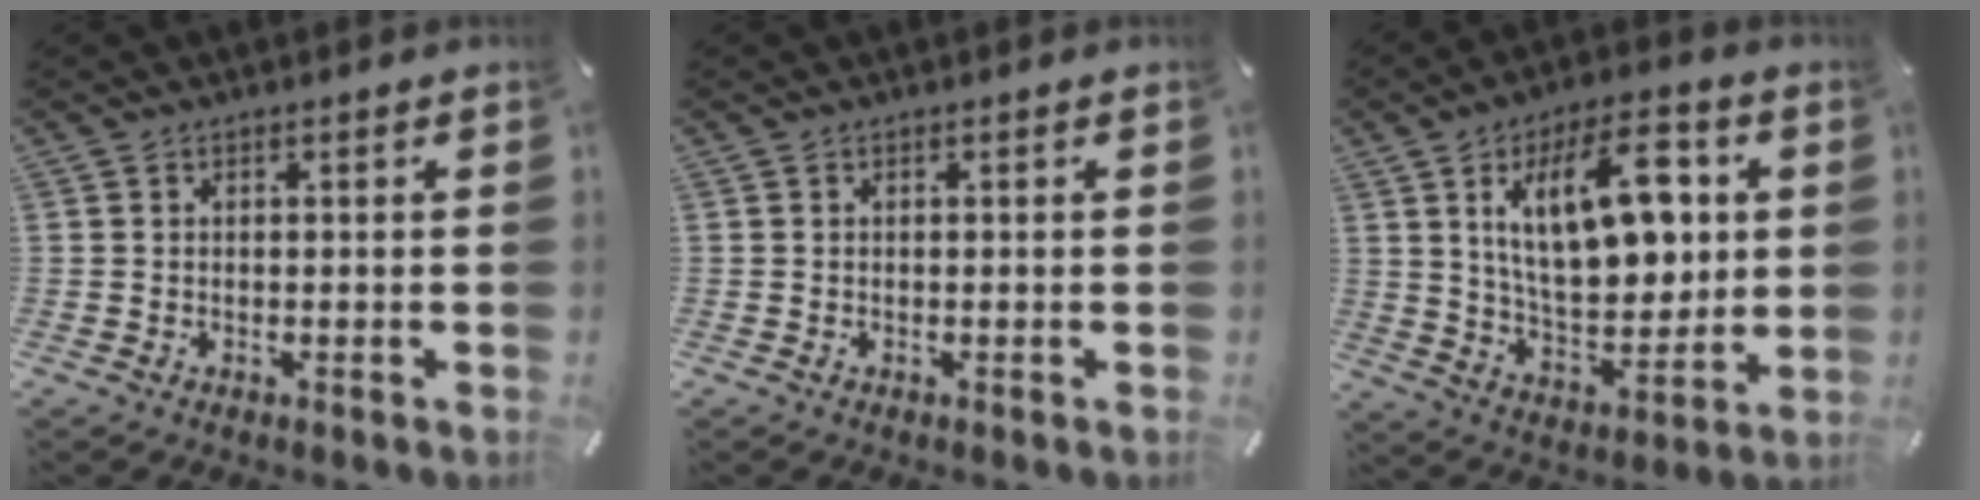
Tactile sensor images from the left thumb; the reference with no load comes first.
{"total": 0.0}
{"total": 20.9, "force": [6.3, 11.1, 16.5], "torque": [-0.269, -0.011, 0.099]}